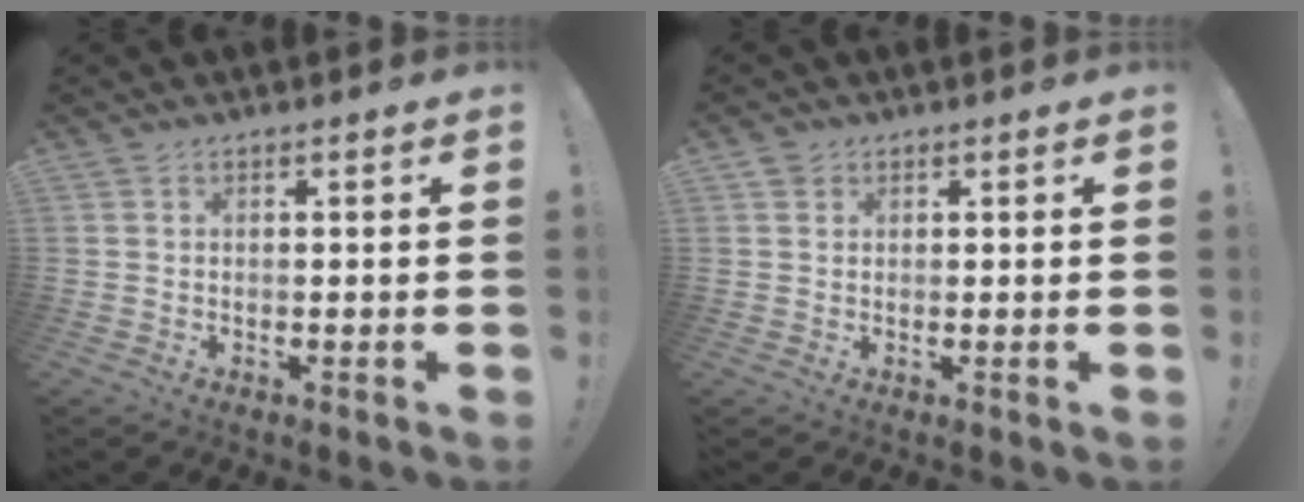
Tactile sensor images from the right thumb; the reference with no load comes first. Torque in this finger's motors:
{"motor_torque": [-0.01, -0.03, 0.11, 0.07, -0.01]}